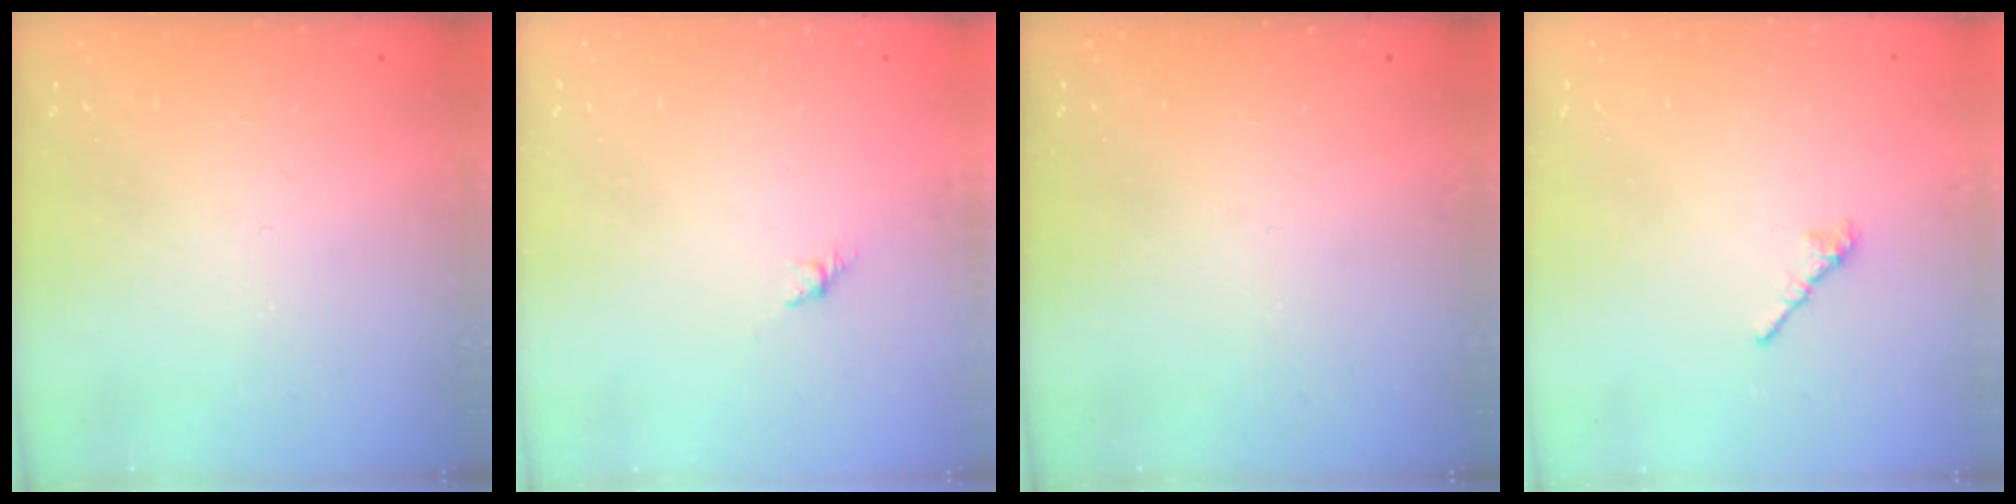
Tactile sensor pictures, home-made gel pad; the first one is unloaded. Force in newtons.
{"total": 3.0, "press": 2.9, "slide": 0.7}
{"total": 0.0}
{"total": 2.4, "press": 2.3, "slide": 0.7}